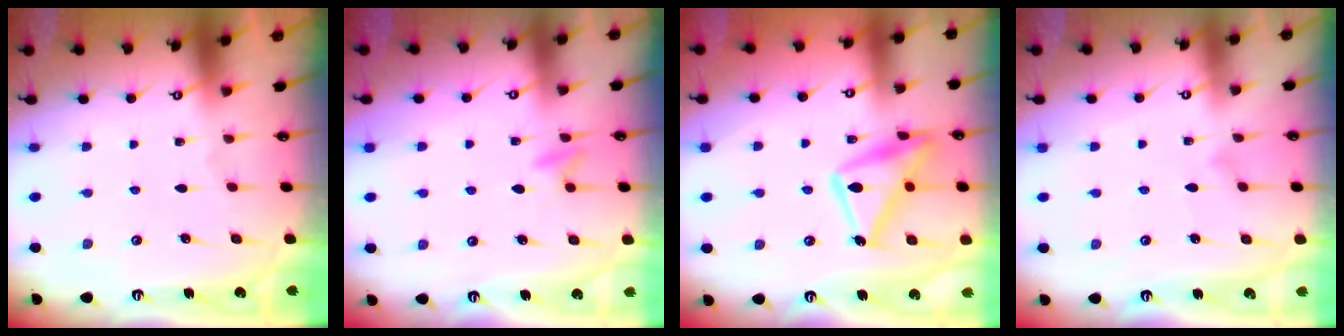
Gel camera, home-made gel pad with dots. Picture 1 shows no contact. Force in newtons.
{"total": 6.8, "press": 6.7, "slide": 0.9}
{"total": 18.1, "press": 18.1, "slide": 1.2}
{"total": 5.8, "press": 5.8, "slide": 0.4}